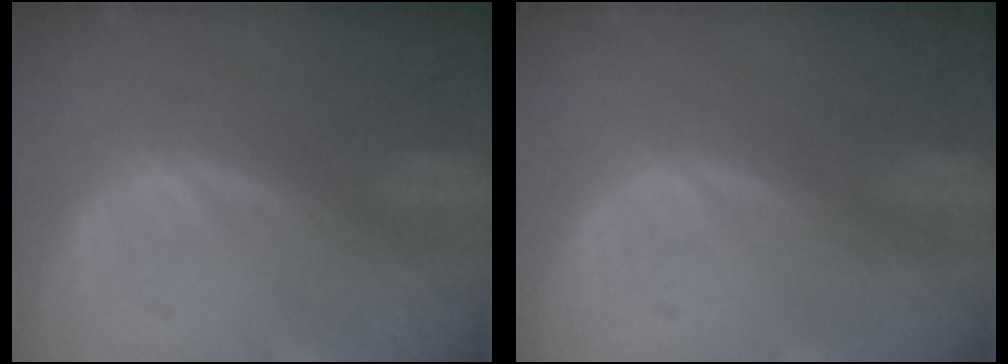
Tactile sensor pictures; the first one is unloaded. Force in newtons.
{"total": 0.0}